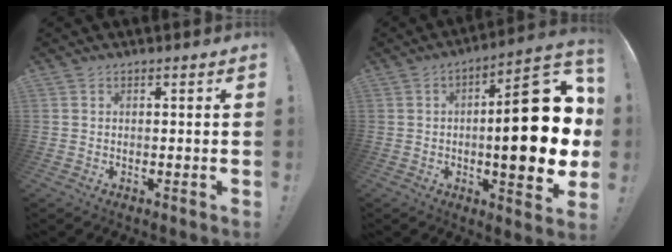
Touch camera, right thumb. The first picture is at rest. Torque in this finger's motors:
{"motor_torque": [0.39, 0.92, 0.81, 0.73, 0.31]}